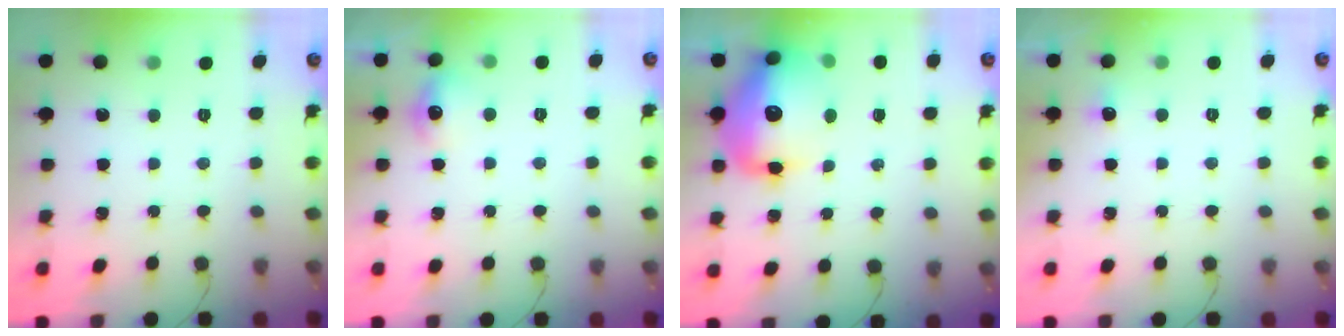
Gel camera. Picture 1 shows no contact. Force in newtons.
{"total": 6.9, "press": 6.9, "slide": 1.0}
{"total": 17.3, "press": 16.8, "slide": 3.9}
{"total": 3.4, "press": 3.0, "slide": 1.5}